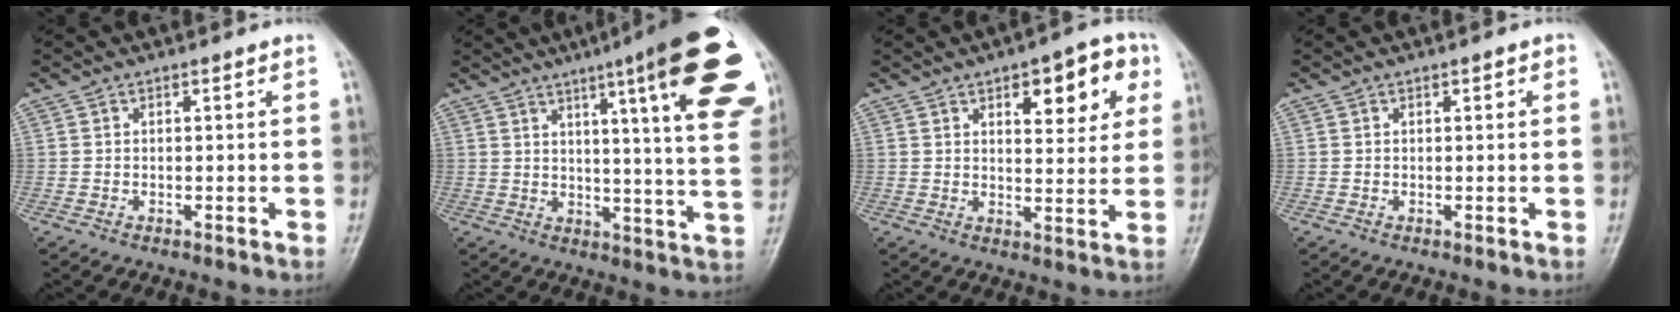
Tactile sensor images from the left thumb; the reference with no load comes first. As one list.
[{"total": 23.8, "force": [11.5, 3.2, 20.6], "torque": [-0.229, -0.032, 0.139]}, {"total": 10.7, "force": [4.7, 4.9, 8.2], "torque": [-0.070, -0.015, 0.058]}, {"total": 1.0, "force": [0.4, 0.5, 0.8], "torque": [-0.009, 0.001, 0.004]}]